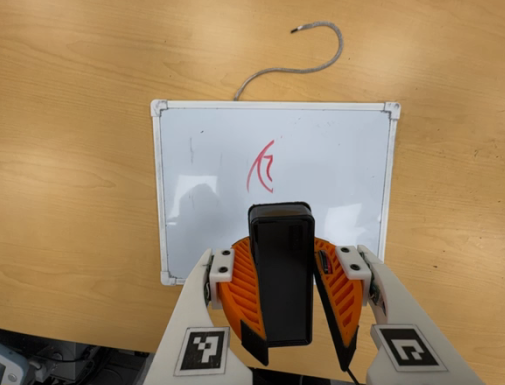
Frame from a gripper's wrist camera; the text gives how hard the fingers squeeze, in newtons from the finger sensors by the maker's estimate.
{"total": 11.9, "left": 11.6, "right": 12.2}